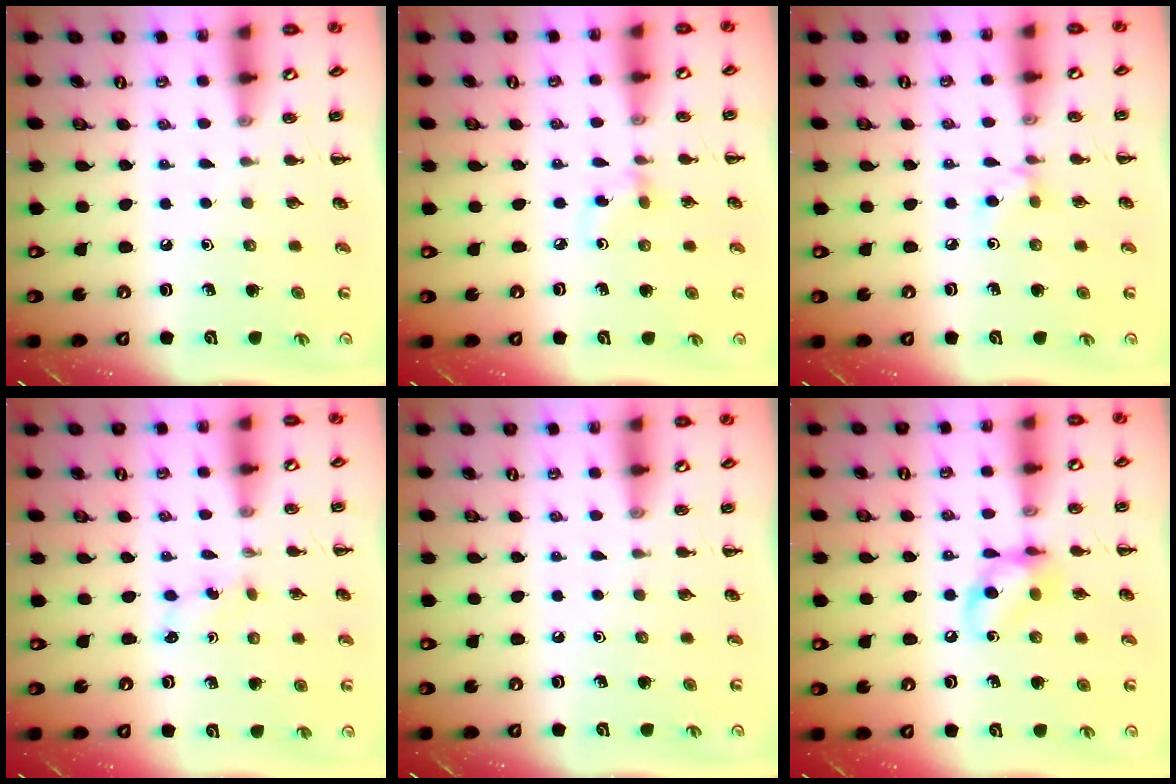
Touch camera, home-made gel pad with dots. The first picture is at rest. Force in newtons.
{"total": 3.2, "press": 3.0, "slide": 1.2}
{"total": 4.6, "press": 4.4, "slide": 1.6}
{"total": 2.2, "press": 2.1, "slide": 0.8}
{"total": 0.0}
{"total": 9.5, "press": 9.5, "slide": 1.2}